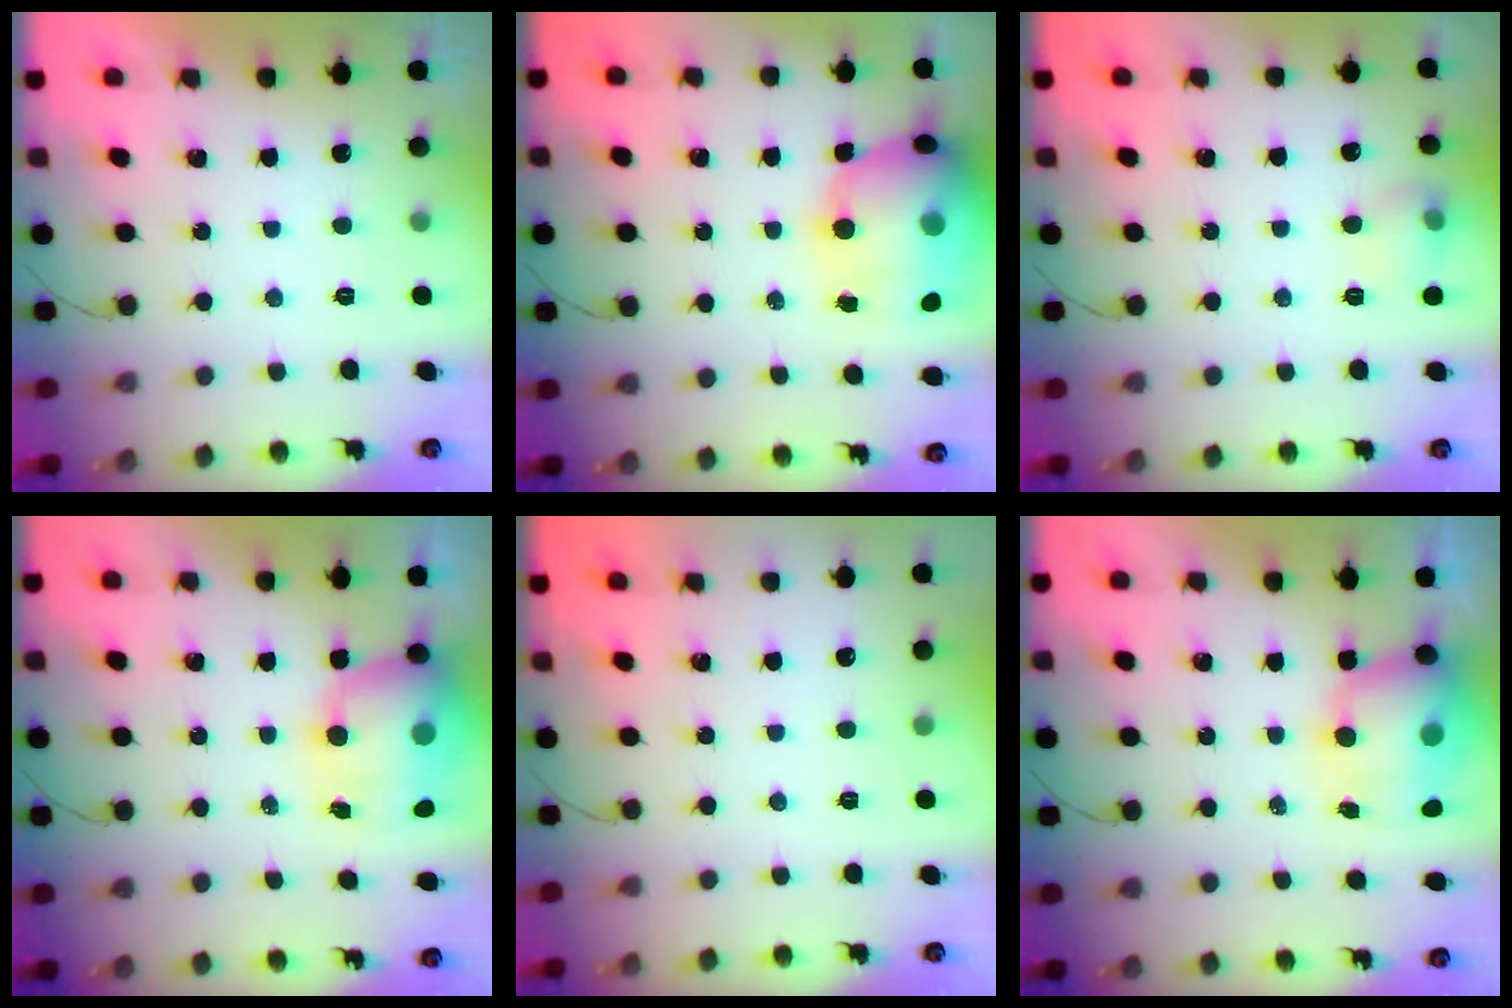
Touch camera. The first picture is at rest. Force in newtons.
{"total": 21.0, "press": 20.7, "slide": 3.6}
{"total": 7.2, "press": 7.1, "slide": 1.4}
{"total": 13.0, "press": 12.6, "slide": 3.5}
{"total": 0.0}
{"total": 12.0, "press": 11.6, "slide": 2.9}